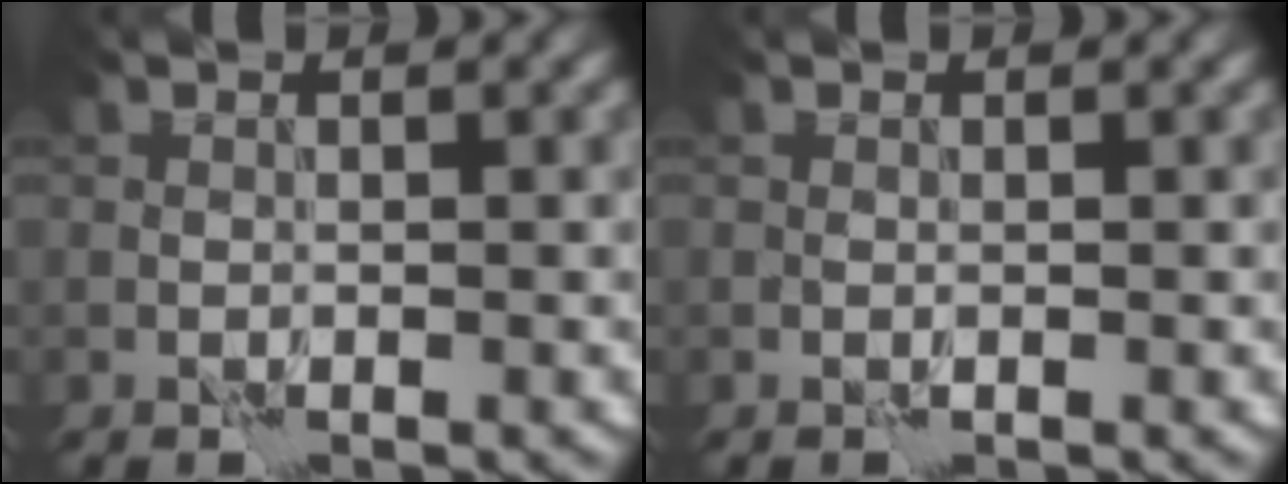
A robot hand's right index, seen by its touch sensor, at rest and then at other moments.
{"total": 0.0}